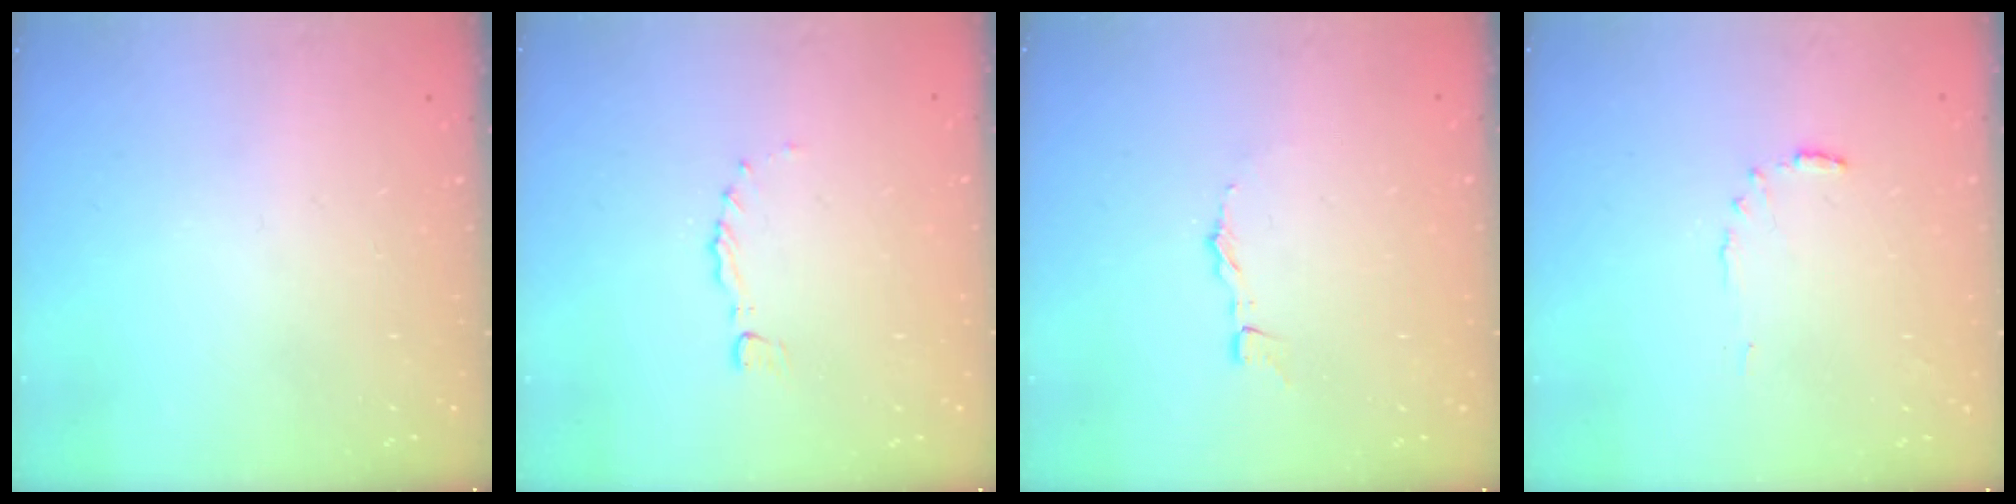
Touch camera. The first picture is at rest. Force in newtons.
{"total": 0.0}
{"total": 1.4, "press": 1.4, "slide": 0.1}
{"total": 4.5, "press": 4.5, "slide": 0.7}